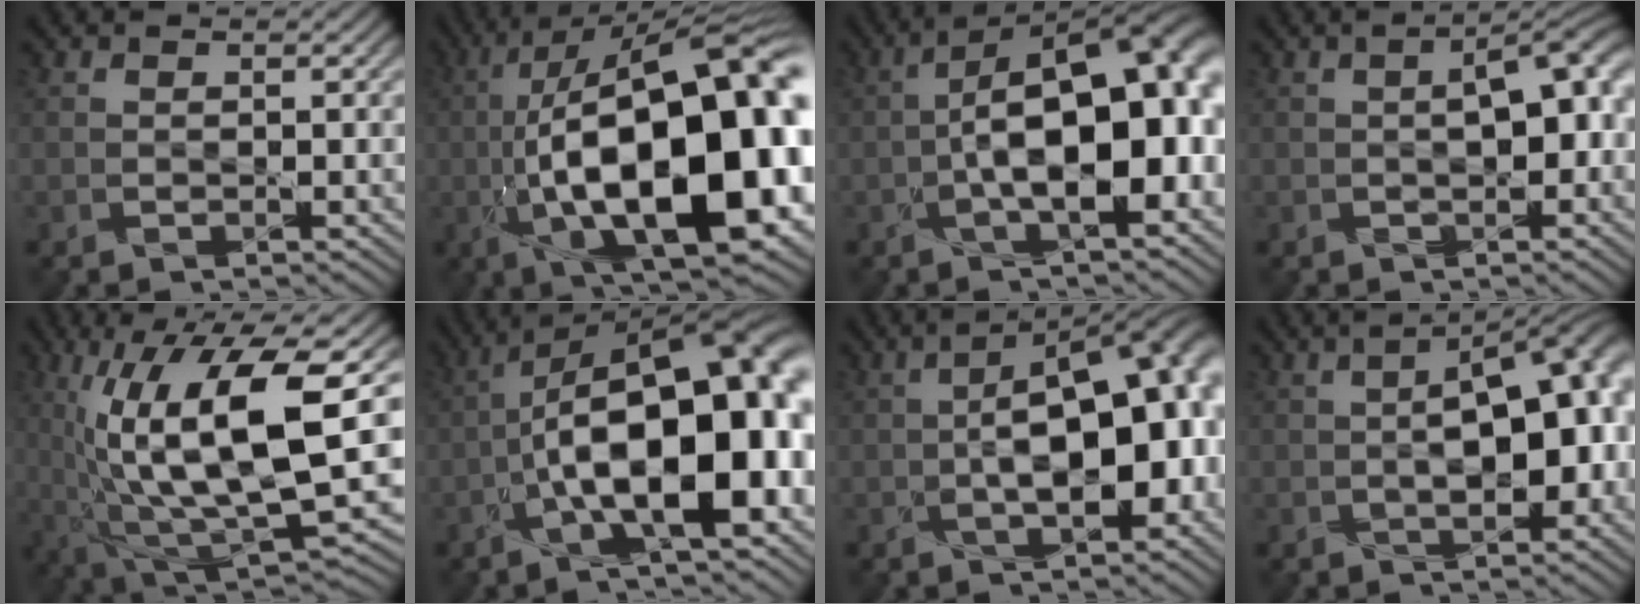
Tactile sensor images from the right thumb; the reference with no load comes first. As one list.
[{"total": 22.0, "force": [-3.0, 8.3, 20.1], "torque": [-0.321, 0.014, -0.050]}, {"total": 17.1, "force": [-2.0, 7.8, 15.1], "torque": [-0.213, -0.002, -0.024]}, {"total": 5.6, "force": [0.0, 2.7, 4.9], "torque": [-0.072, -0.002, 0.010]}, {"total": 15.1, "force": [2.1, 4.8, 14.2], "torque": [-0.266, 0.004, 0.039]}, {"total": 20.3, "force": [-3.6, 8.6, 18.0], "torque": [-0.254, 0.016, -0.063]}, {"total": 16.1, "force": [-0.8, 8.1, 14.0], "torque": [-0.181, -0.009, -0.008]}, {"total": 11.2, "force": [-0.4, 5.8, 9.6], "torque": [-0.122, -0.008, 0.000]}]